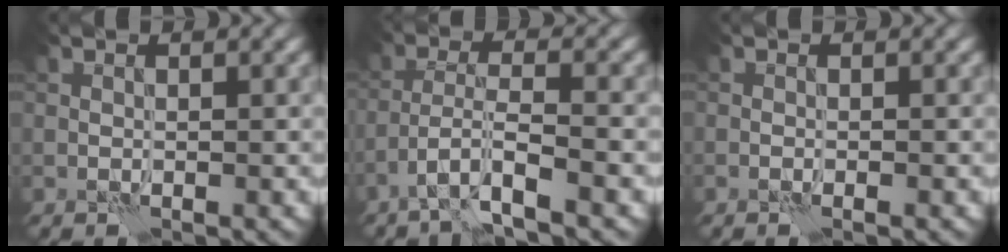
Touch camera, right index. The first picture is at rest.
{"total": 4.4, "force": [-2.8, 0.6, 3.3], "torque": [-0.062, 0.003, -0.060]}
{"total": 0.6, "force": [-0.4, 0.0, 0.4], "torque": [-0.006, 0.000, -0.007]}